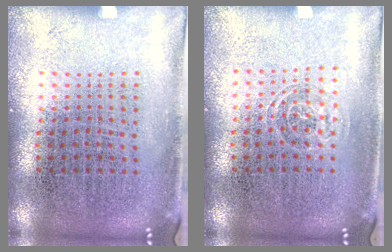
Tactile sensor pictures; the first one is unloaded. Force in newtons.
{"total": 0.9, "press": 0.6, "slide": 0.7}